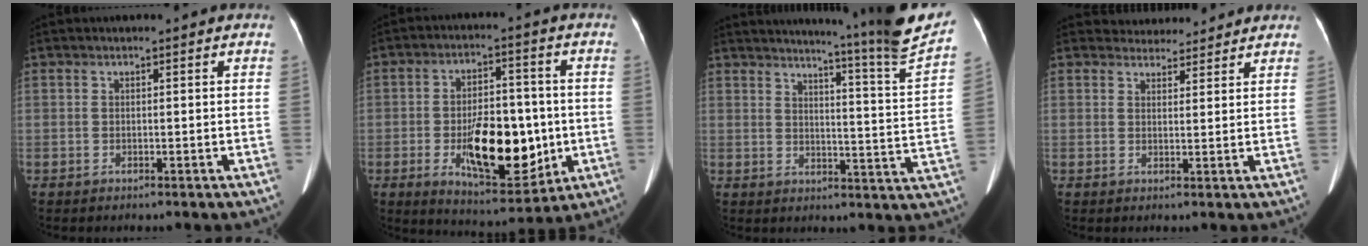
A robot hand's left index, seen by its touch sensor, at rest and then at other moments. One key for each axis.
{"total": 14.2, "fx": -2.9, "fy": 6.1, "fz": 12.5, "tx": -0.204, "ty": -0.006, "tz": -0.035}
{"total": 17.3, "fx": 15.2, "fy": -2.9, "fz": 7.6, "tx": -0.118, "ty": -0.086, "tz": 0.182}
{"total": 5.3, "fx": 5.0, "fy": 1.7, "fz": 0.1, "tx": 0.002, "ty": 0.013, "tz": 0.063}